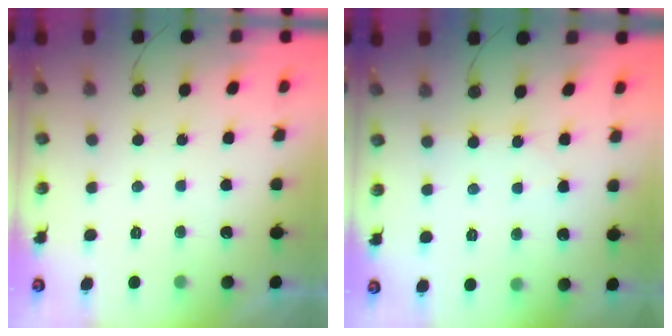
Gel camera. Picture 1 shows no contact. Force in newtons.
{"total": 2.6, "press": 2.6, "slide": 0.4}